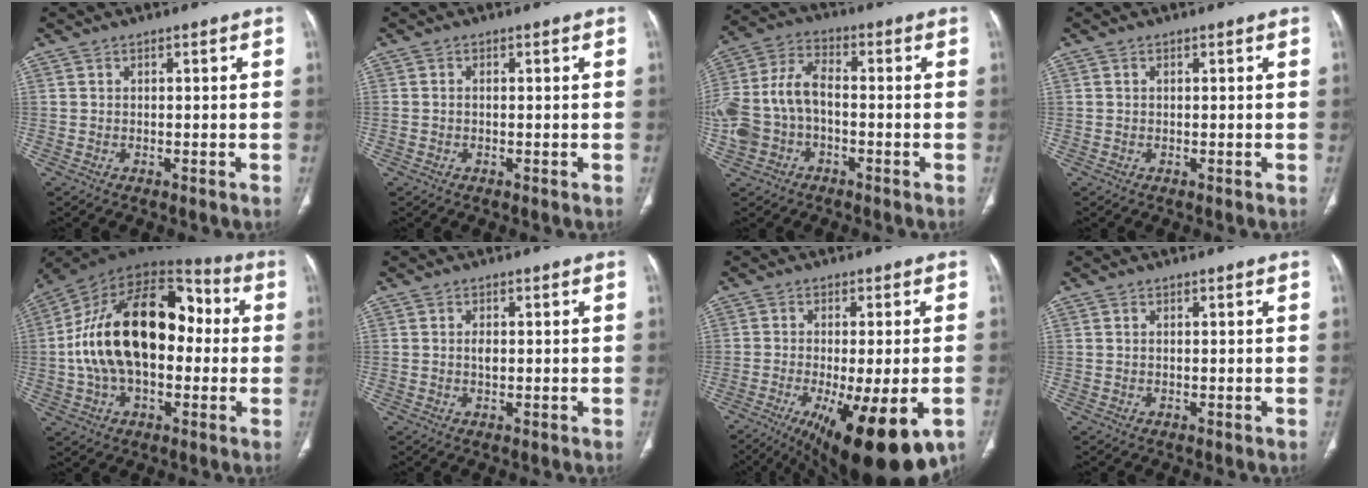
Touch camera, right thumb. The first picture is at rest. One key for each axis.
{"total": 0.7, "fx": -0.1, "fy": 0.4, "fz": 0.5, "tx": -0.013, "ty": 0.002, "tz": -0.001}
{"total": 12.9, "fx": -2.4, "fy": 8.6, "fz": 9.2, "tx": -0.204, "ty": 0.041, "tz": -0.051}
{"total": 0.0}
{"total": 25.2, "fx": 0.5, "fy": 14.8, "fz": 20.3, "tx": -0.344, "ty": 0.040, "tz": 0.002}
{"total": 1.6, "fx": 0.1, "fy": 0.9, "fz": 1.3, "tx": -0.022, "ty": 0.001, "tz": 0.002}
{"total": 18.9, "fx": -8.4, "fy": 5.5, "fz": 16.0, "tx": -0.214, "ty": -0.020, "tz": -0.113}
{"total": 0.0}